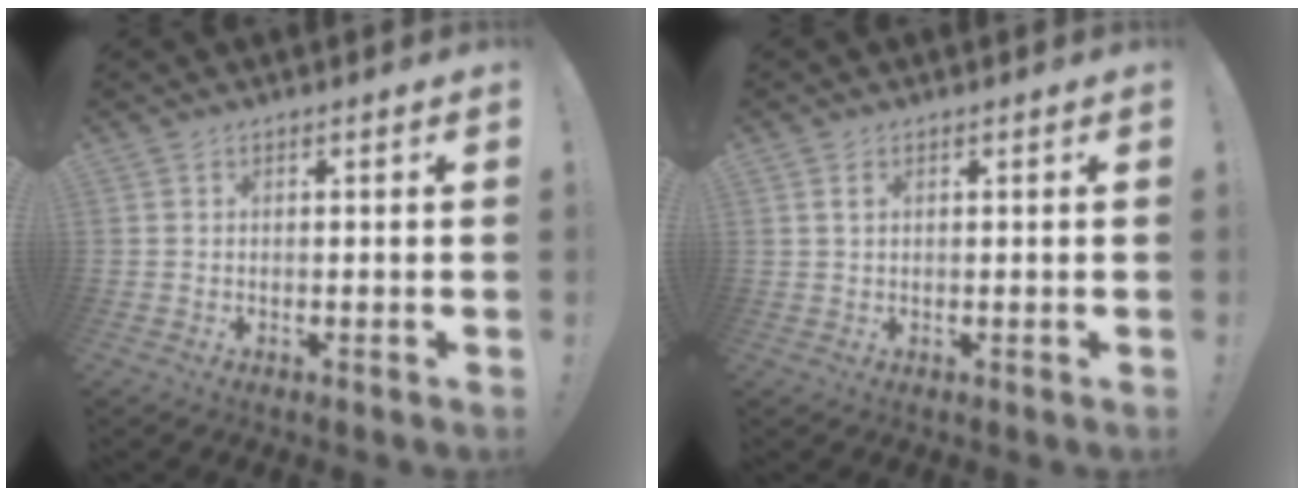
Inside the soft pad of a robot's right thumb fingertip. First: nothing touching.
{"total": 1.4, "force": [0.6, 0.8, 1.1], "torque": [-0.023, 0.002, 0.010]}